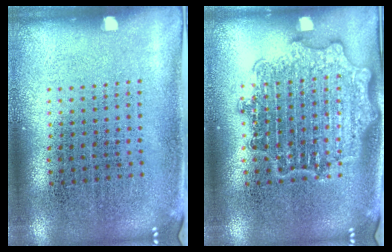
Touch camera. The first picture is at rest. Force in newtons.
{"total": 2.7, "press": 2.7, "slide": 0.4}